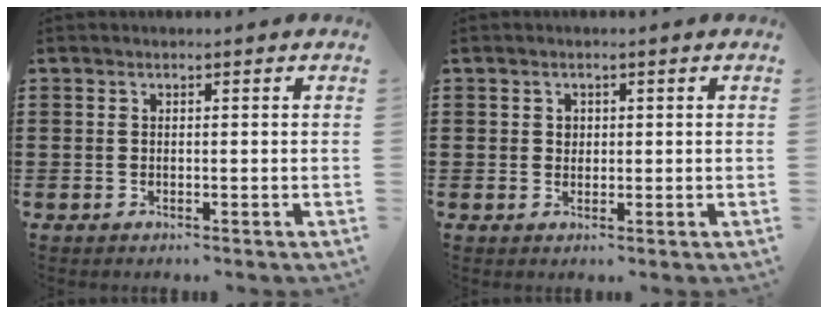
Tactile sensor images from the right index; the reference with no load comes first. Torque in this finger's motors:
{"motor_torque": [0.30, -0.17, 0.14, 0.02]}